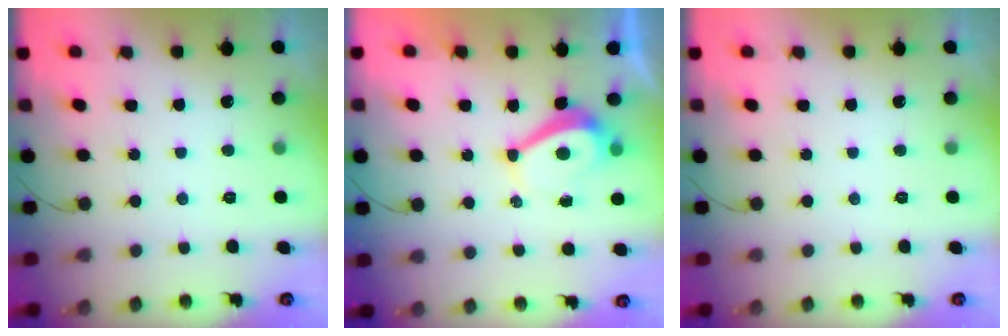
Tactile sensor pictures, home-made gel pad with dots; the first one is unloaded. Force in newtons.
{"total": 4.4, "press": 4.3, "slide": 0.6}
{"total": 0.0}